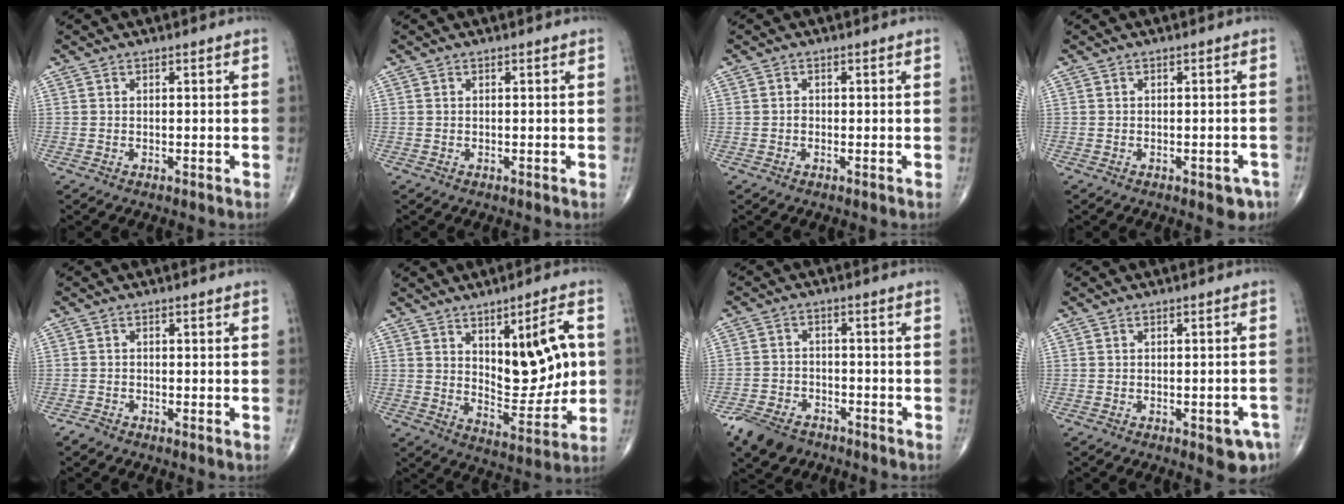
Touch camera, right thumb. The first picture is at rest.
{"total": 0.0}
{"total": 0.5, "force": [-0.2, 0.4, 0.2], "torque": [0.000, 0.001, -0.005]}
{"total": 3.2, "force": [-1.8, 1.6, 2.2], "torque": [-0.007, 0.010, -0.018]}
{"total": 1.0, "force": [-0.8, 0.3, 0.5], "torque": [-0.011, -0.002, -0.021]}
{"total": 14.2, "force": [2.9, 5.7, 12.7], "torque": [-0.155, -0.019, 0.056]}
{"total": 7.6, "force": [-5.6, 4.4, 2.7], "torque": [-0.046, 0.020, -0.101]}
{"total": 4.8, "force": [-2.4, 1.9, 3.7], "torque": [-0.024, 0.011, -0.023]}